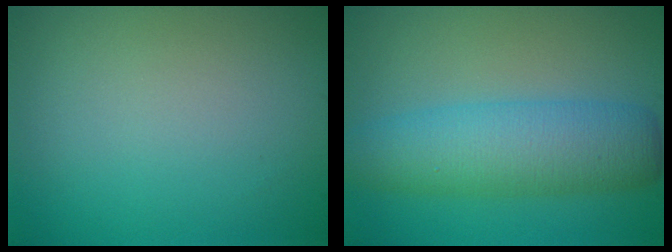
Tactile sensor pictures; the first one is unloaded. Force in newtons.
{"total": 6.2, "press": 6.2, "slide": 0.2}